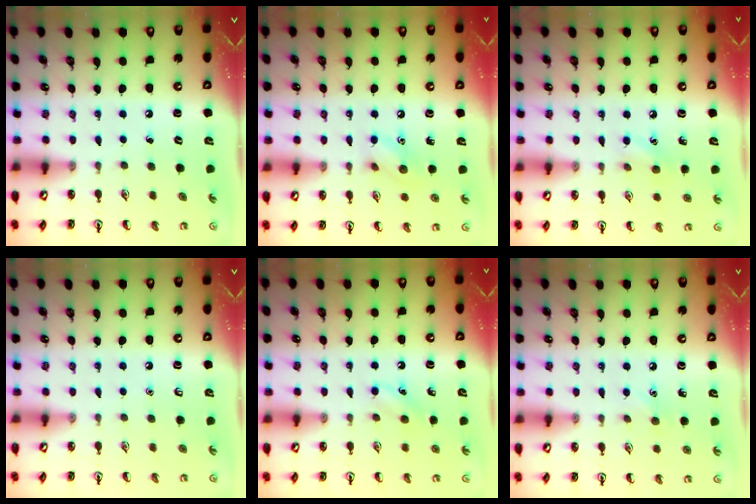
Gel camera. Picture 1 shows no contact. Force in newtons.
{"total": 7.2, "press": 7.2, "slide": 0.6}
{"total": 6.7, "press": 6.4, "slide": 1.9}
{"total": 0.0}
{"total": 4.2, "press": 4.0, "slide": 1.3}
{"total": 4.4, "press": 4.1, "slide": 1.5}